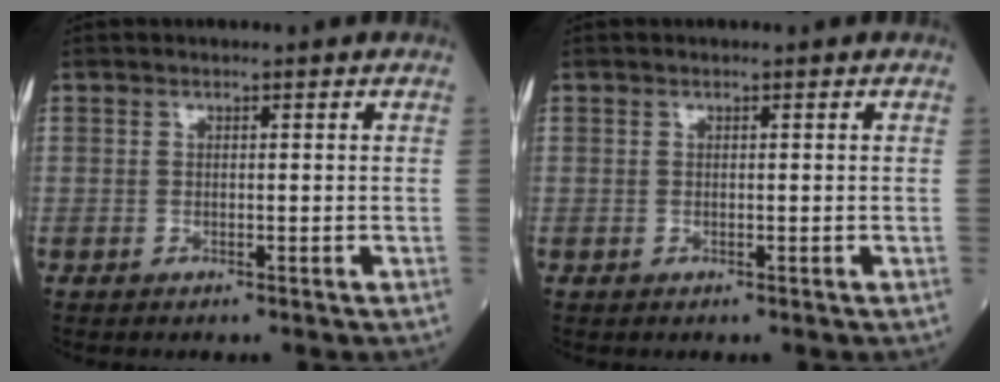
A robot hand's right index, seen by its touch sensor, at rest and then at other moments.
{"total": 0.0}